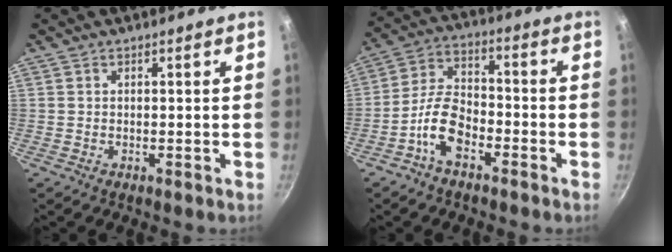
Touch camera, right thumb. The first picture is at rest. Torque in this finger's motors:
{"motor_torque": [-0.43, 0.33, -0.17, -0.03, 0.06]}